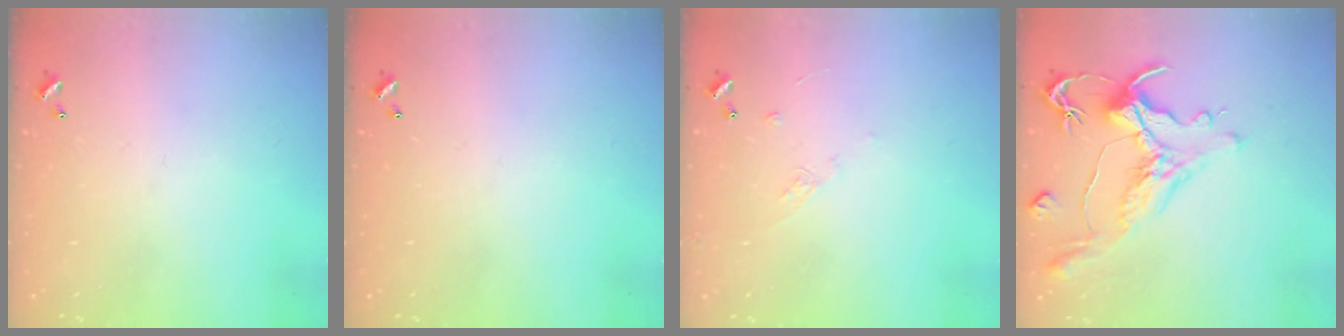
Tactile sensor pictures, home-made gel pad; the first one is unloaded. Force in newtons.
{"total": 0.0}
{"total": 6.5, "press": 6.4, "slide": 0.9}
{"total": 1.5, "press": 0.4, "slide": 1.5}